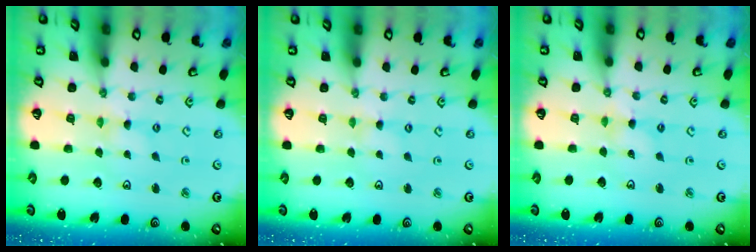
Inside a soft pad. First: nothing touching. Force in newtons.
{"total": 1.1, "press": 1.1, "slide": 0.2}
{"total": 2.2, "press": 2.2, "slide": 0.1}